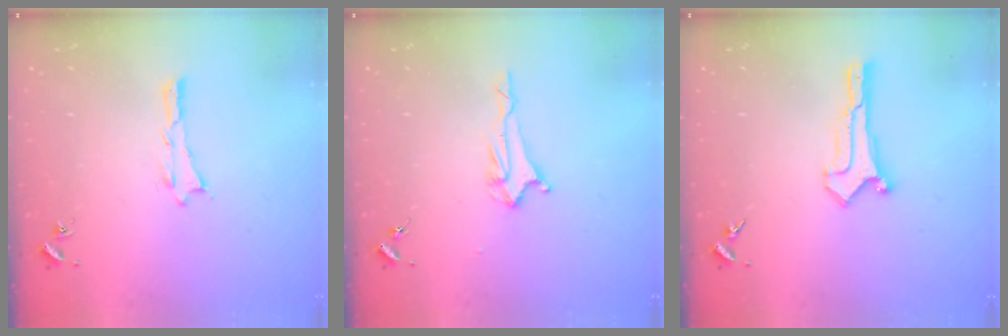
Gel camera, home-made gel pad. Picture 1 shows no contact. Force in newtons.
{"total": 2.1, "press": 2.0, "slide": 0.4}
{"total": 0.6, "press": 0.6, "slide": 0.0}